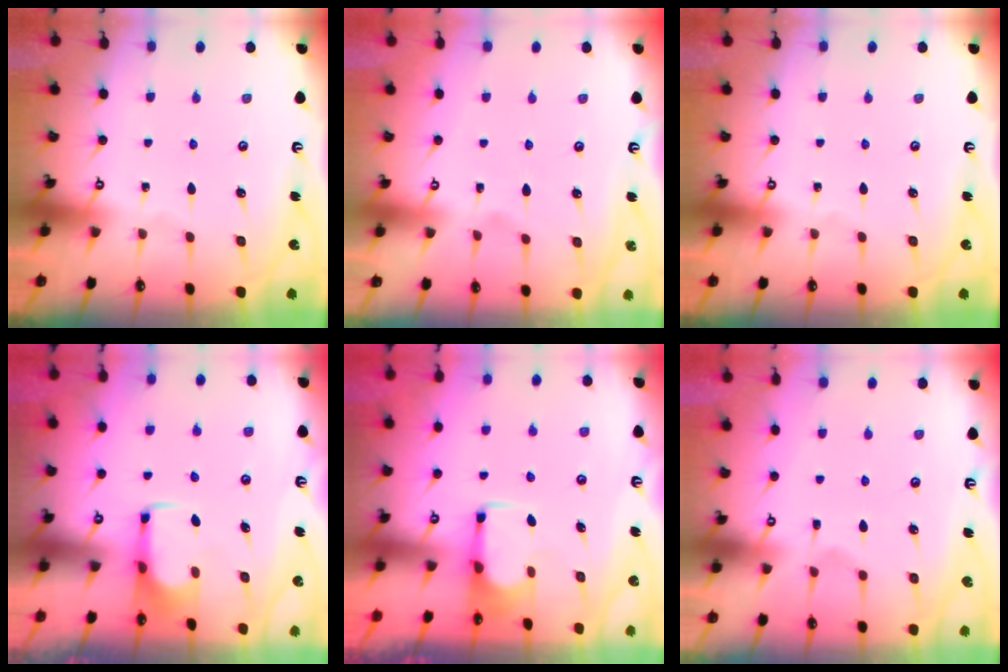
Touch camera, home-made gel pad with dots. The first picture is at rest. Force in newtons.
{"total": 1.1, "press": 0.0, "slide": 1.1}
{"total": 0.0}
{"total": 2.1, "press": 2.1, "slide": 0.5}
{"total": 1.8, "press": 1.6, "slide": 0.8}
{"total": 2.8, "press": 2.6, "slide": 1.2}